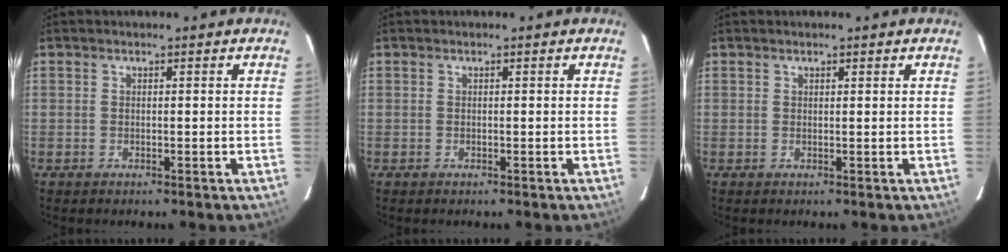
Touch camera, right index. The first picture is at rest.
{"total": 0.0}
{"total": 0.8, "force": [0.6, 0.2, 0.4], "torque": [-0.008, 0.004, 0.009]}